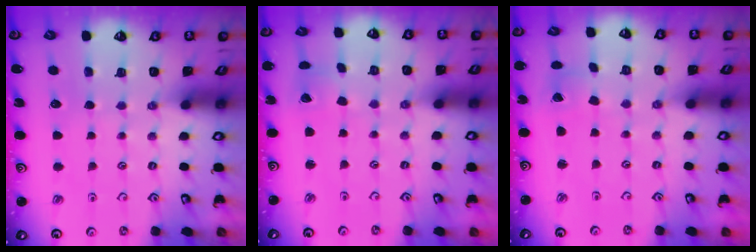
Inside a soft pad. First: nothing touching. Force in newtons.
{"total": 2.6, "press": 2.6, "slide": 0.3}
{"total": 2.8, "press": 2.8, "slide": 0.1}